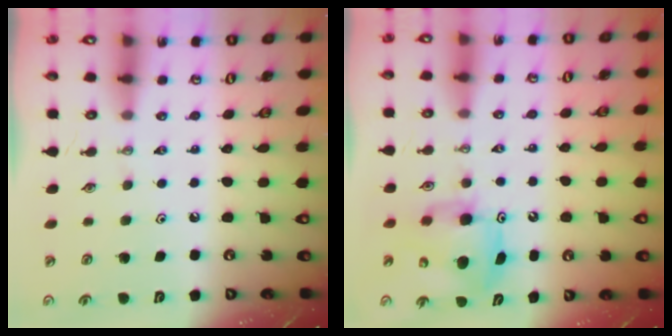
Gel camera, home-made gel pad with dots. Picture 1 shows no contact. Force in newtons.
{"total": 7.8, "press": 7.7, "slide": 0.4}